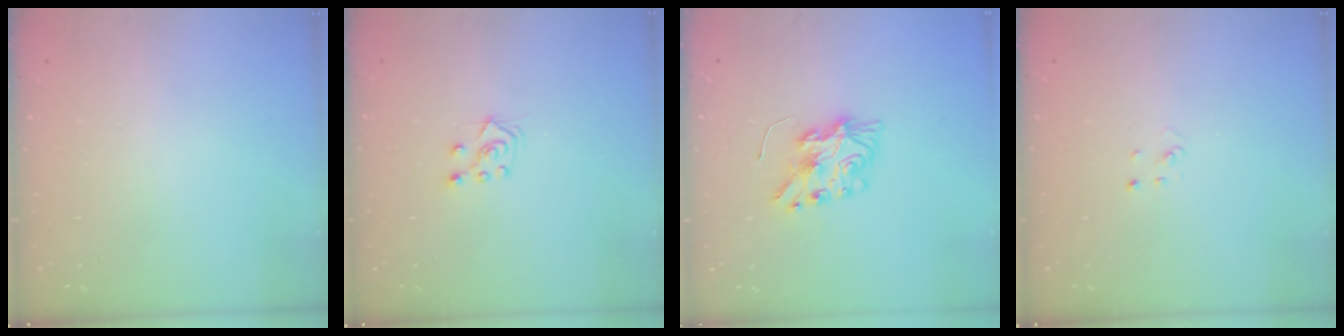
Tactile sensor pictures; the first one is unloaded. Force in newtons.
{"total": 5.7, "press": 5.7, "slide": 0.8}
{"total": 7.7, "press": 7.7, "slide": 0.3}
{"total": 2.0, "press": 2.0, "slide": 0.1}